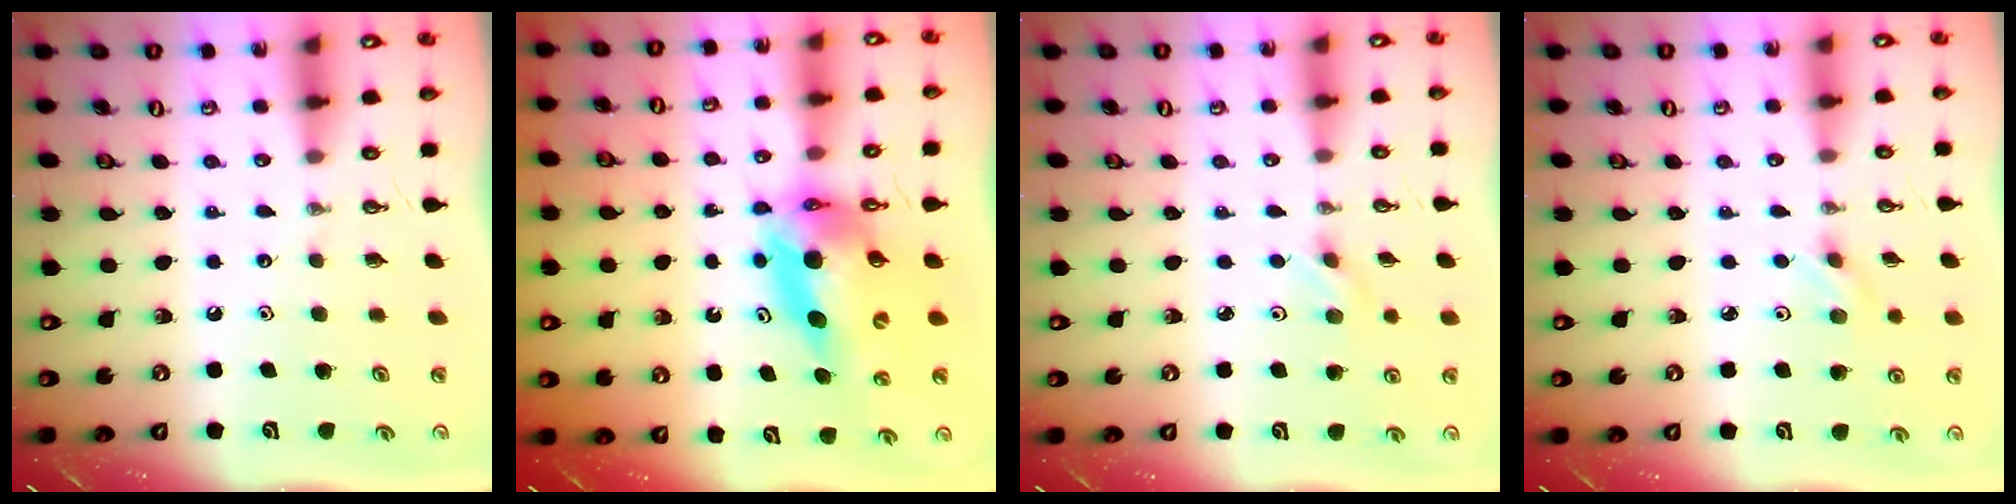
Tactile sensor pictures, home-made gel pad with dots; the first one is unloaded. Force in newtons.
{"total": 11.6, "press": 11.6, "slide": 1.1}
{"total": 2.9, "press": 2.6, "slide": 1.4}
{"total": 2.9, "press": 2.6, "slide": 1.4}